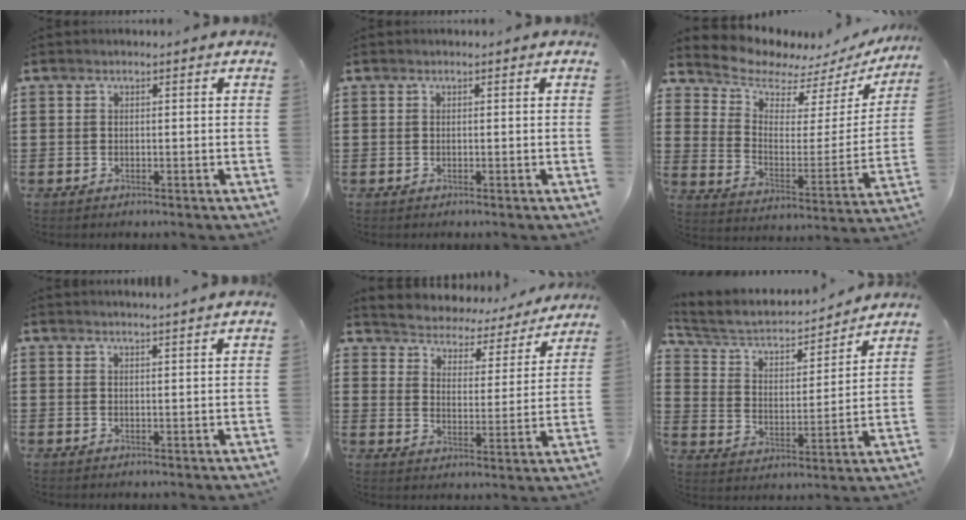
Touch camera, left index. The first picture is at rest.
{"total": 0.0}
{"total": 6.3, "force": [6.0, 1.8, 0.6], "torque": [-0.055, -0.051, 0.102]}
{"total": 1.6, "force": [1.5, -0.6, 0.2], "torque": [-0.006, -0.003, 0.029]}
{"total": 3.1, "force": [3.0, 0.5, -0.3], "torque": [-0.019, -0.032, 0.041]}
{"total": 5.2, "force": [4.3, 2.1, 1.9], "torque": [-0.063, -0.030, 0.067]}